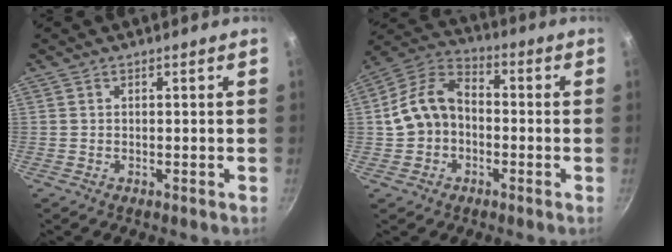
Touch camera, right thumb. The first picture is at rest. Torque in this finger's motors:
{"motor_torque": [-0.17, 0.38, -0.12, -0.18, 0.17]}